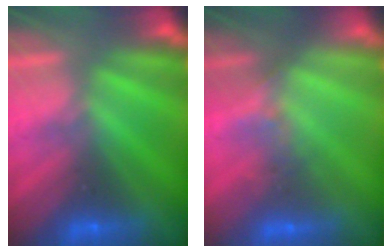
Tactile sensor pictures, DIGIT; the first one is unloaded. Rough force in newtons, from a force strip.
{"total": 2.6}